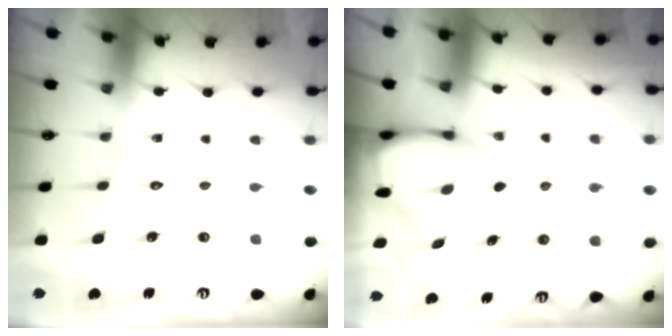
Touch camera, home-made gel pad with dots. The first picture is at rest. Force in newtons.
{"total": 3.4, "press": 3.4, "slide": 0.2}